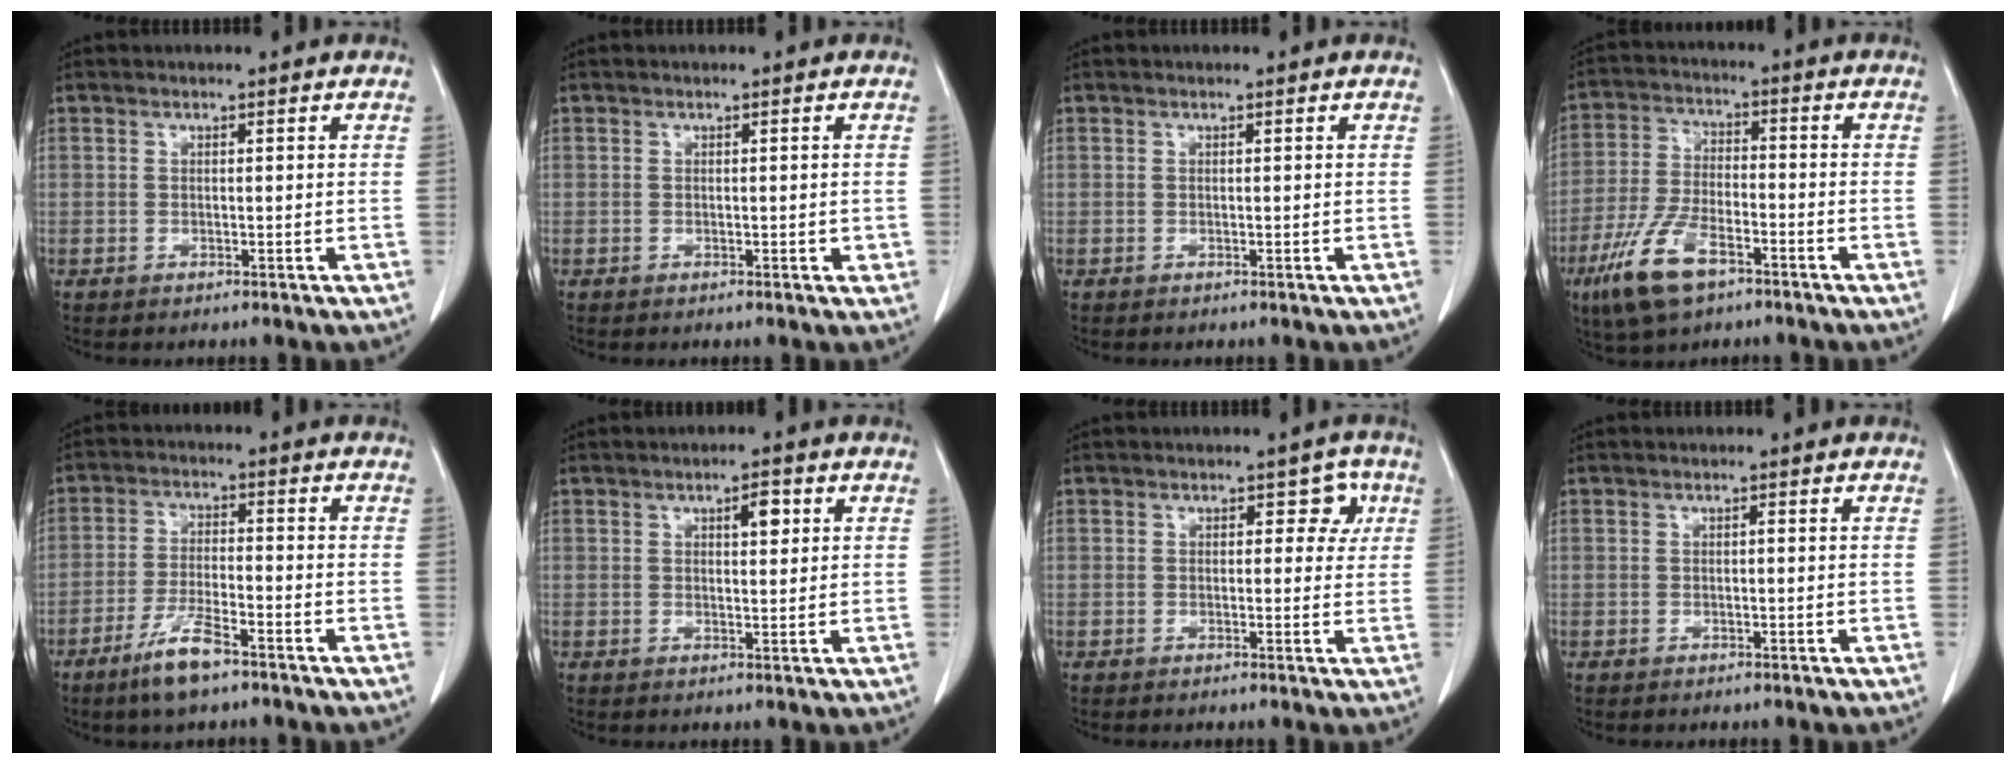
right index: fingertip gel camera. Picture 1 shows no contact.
{"total": 1.2, "force": [-0.3, 0.6, 1.0], "torque": [-0.010, 0.001, -0.002]}
{"total": 0.0}
{"total": 10.6, "force": [-6.2, 4.1, 7.6], "torque": [-0.167, -0.009, -0.115]}
{"total": 7.0, "force": [-4.8, 1.1, 5.0], "torque": [-0.103, -0.009, -0.087]}
{"total": 2.8, "force": [1.2, 1.0, 2.4], "torque": [-0.038, 0.000, 0.018]}
{"total": 3.1, "force": [1.0, 2.1, 2.1], "torque": [-0.010, 0.012, 0.007]}
{"total": 0.0}